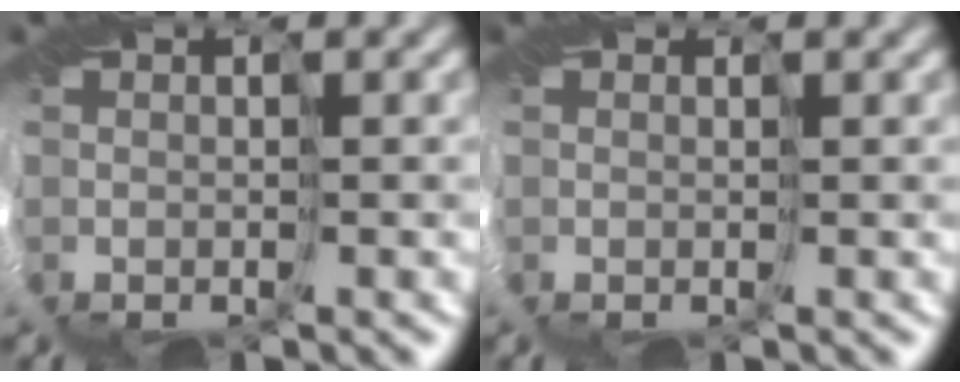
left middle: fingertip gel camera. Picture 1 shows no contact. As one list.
[{"total": 2.4, "force": [-0.7, -1.6, -1.6], "torque": [0.015, -0.010, 0.005]}]